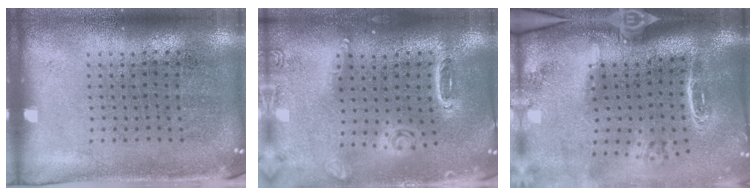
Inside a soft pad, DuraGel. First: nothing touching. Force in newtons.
{"total": 1.5, "press": 1.5, "slide": 0.2}
{"total": 2.9, "press": 2.0, "slide": 2.1}